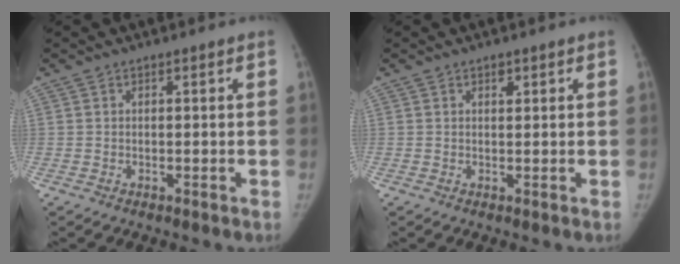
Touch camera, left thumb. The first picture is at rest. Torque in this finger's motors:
{"motor_torque": [0.32, -0.15, 0.43, -0.56, 0.09]}